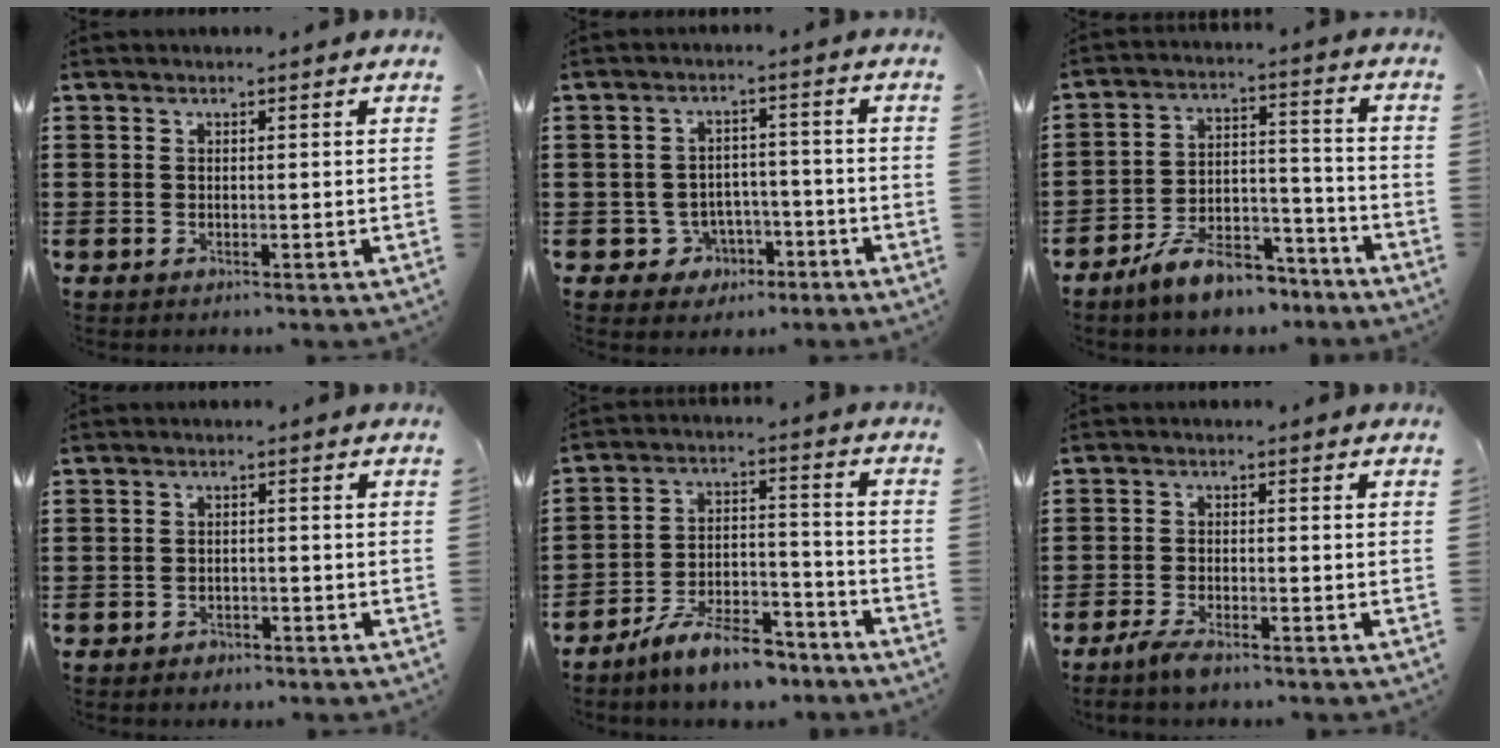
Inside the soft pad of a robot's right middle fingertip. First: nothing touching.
{"total": 3.2, "force": [-2.1, 2.3, 0.7], "torque": [-0.023, 0.005, -0.048]}
{"total": 8.8, "force": [-7.5, 2.9, 3.4], "torque": [-0.062, 0.027, -0.144]}
{"total": 1.4, "force": [-1.2, 0.6, 0.1], "torque": [-0.006, 0.002, -0.028]}
{"total": 9.4, "force": [-8.1, 2.1, 4.2], "torque": [-0.080, 0.023, -0.155]}
{"total": 2.6, "force": [-1.9, 0.4, 1.8], "torque": [-0.052, -0.005, -0.042]}